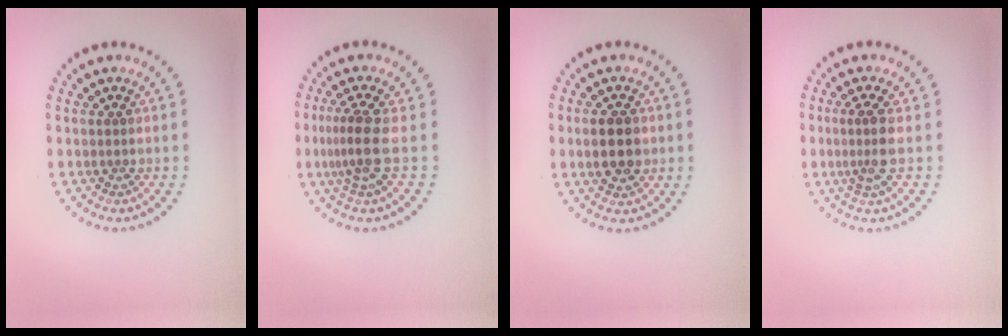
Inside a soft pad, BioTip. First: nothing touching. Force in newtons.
{"total": 2.8, "press": 2.1, "slide": 1.9}
{"total": 3.7, "press": 3.7, "slide": 0.1}
{"total": 2.3, "press": 1.8, "slide": 1.5}